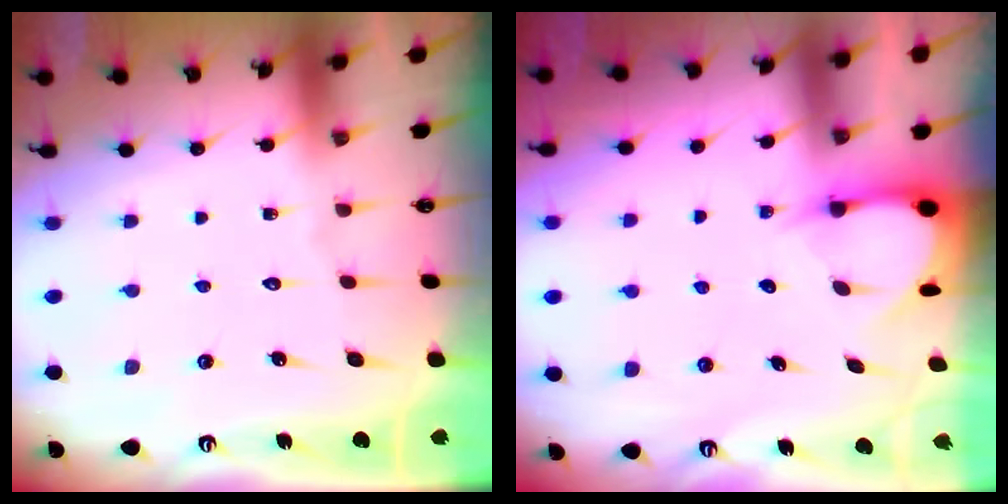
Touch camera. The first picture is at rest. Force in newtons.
{"total": 3.5, "press": 3.5, "slide": 0.4}